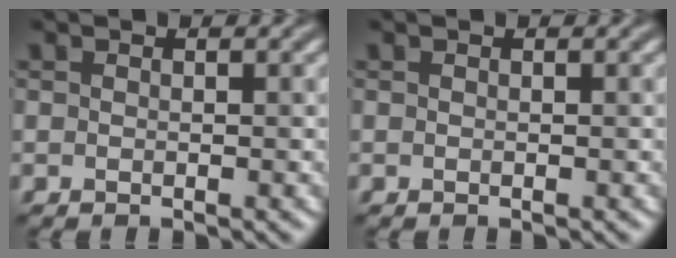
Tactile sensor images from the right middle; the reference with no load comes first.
{"total": 0.0}